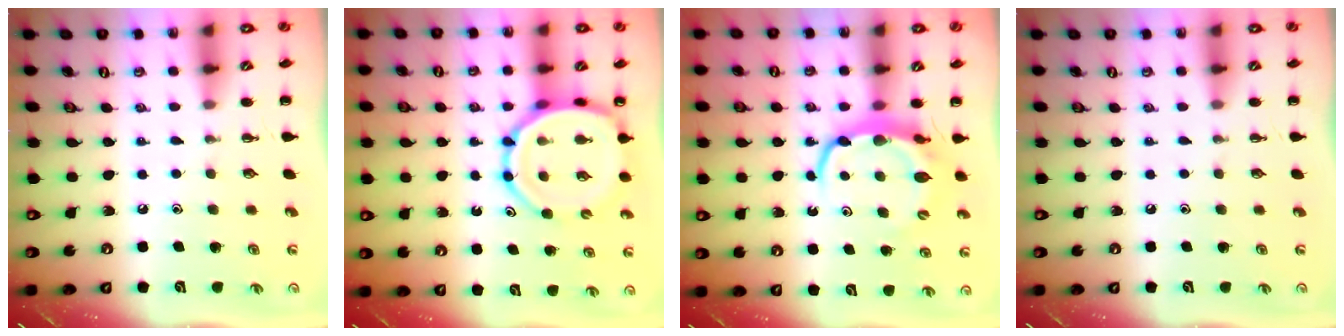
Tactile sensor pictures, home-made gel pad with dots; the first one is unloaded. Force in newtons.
{"total": 12.0, "press": 11.5, "slide": 3.3}
{"total": 7.4, "press": 7.3, "slide": 1.0}
{"total": 0.0}